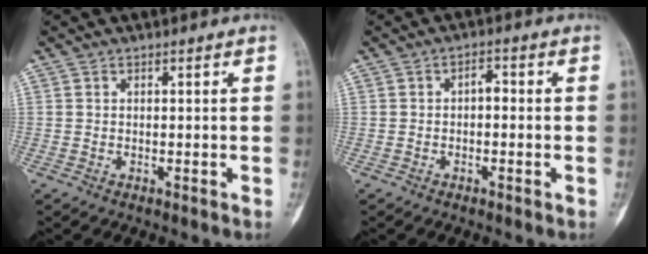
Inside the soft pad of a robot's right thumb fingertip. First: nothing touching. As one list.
[{"total": 2.4, "force": [-0.3, 1.3, 2.0], "torque": [-0.021, 0.011, -0.010]}]